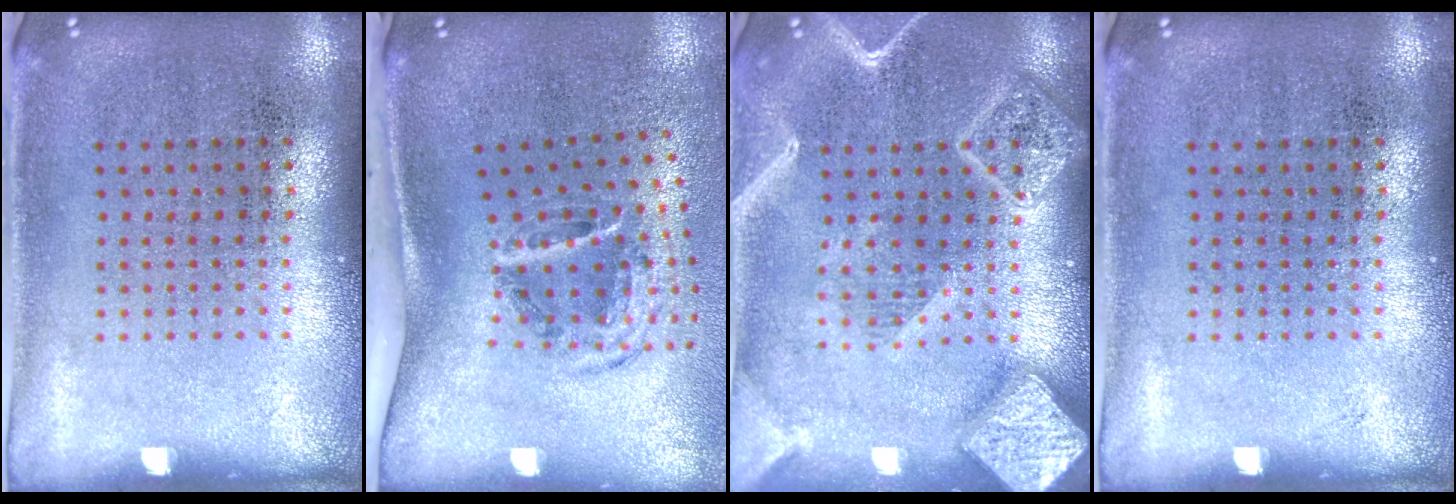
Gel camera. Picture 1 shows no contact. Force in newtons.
{"total": 1.9, "press": 1.1, "slide": 1.6}
{"total": 4.1, "press": 4.1, "slide": 0.5}
{"total": 0.0}